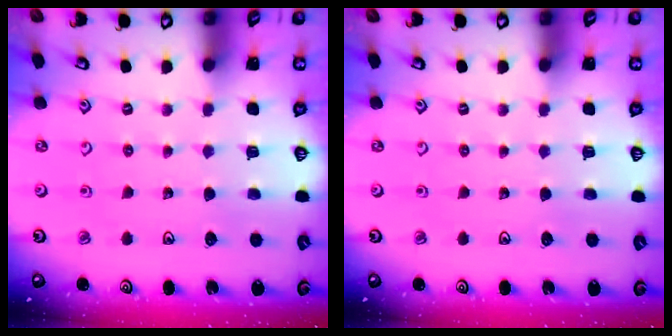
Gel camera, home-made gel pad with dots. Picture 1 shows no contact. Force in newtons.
{"total": 0.0}